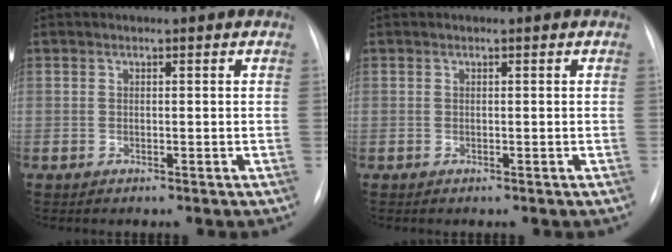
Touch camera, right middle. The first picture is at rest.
{"total": 0.0}